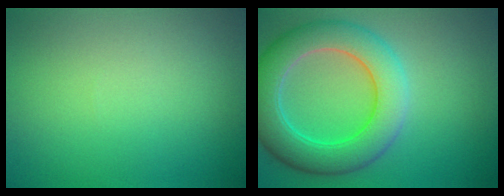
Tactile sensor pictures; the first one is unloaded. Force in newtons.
{"total": 7.5, "press": 7.5, "slide": 0.6}